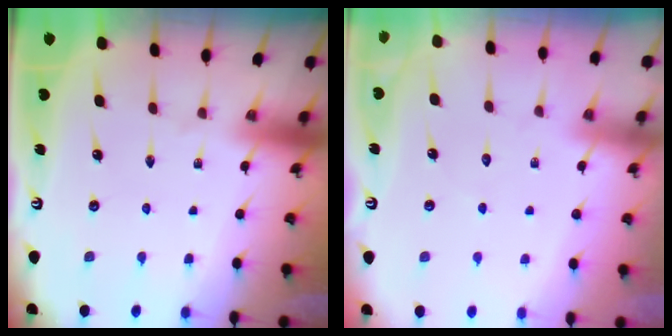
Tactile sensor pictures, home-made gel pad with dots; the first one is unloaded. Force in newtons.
{"total": 2.9, "press": 2.9, "slide": 0.3}